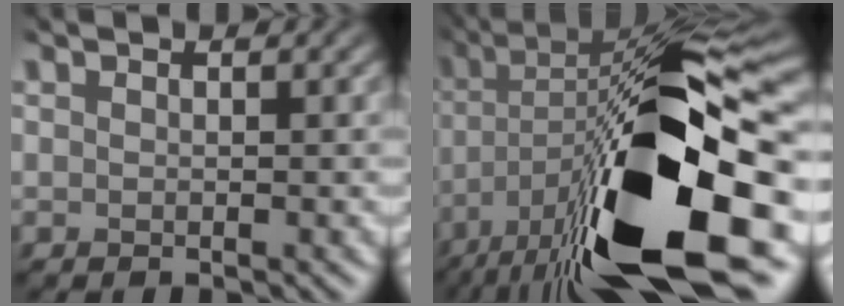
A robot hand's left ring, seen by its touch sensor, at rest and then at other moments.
{"total": 19.4, "force": [-8.1, 5.9, 16.6], "torque": [-0.279, -0.008, -0.134]}